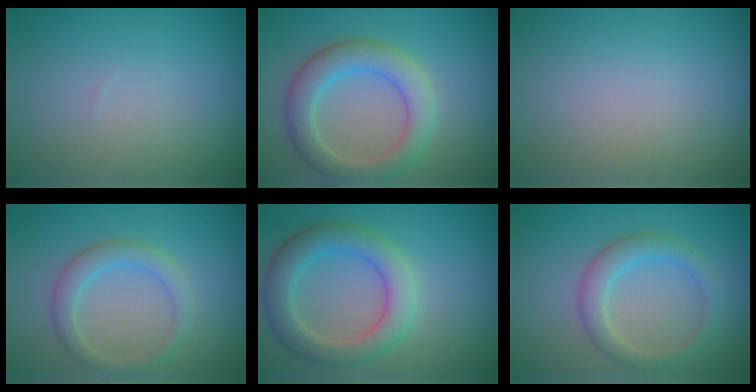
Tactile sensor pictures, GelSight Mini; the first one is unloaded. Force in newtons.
{"total": 4.8, "press": 4.8, "slide": 0.6}
{"total": 0.0}
{"total": 2.6, "press": 2.6, "slide": 0.3}
{"total": 4.9, "press": 4.9, "slide": 0.3}
{"total": 2.9, "press": 2.9, "slide": 0.4}